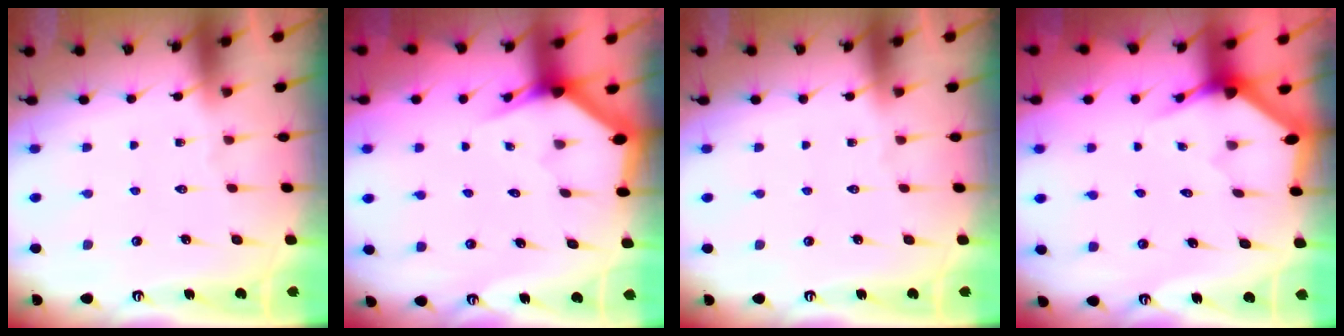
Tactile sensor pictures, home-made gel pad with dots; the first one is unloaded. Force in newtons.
{"total": 2.8, "press": 2.8, "slide": 0.0}
{"total": 0.0}
{"total": 3.3, "press": 3.3, "slide": 0.1}